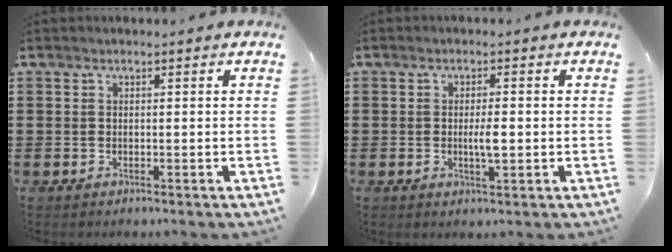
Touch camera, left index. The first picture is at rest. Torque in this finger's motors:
{"motor_torque": [0.19, -0.04, 0.16, 0.04]}